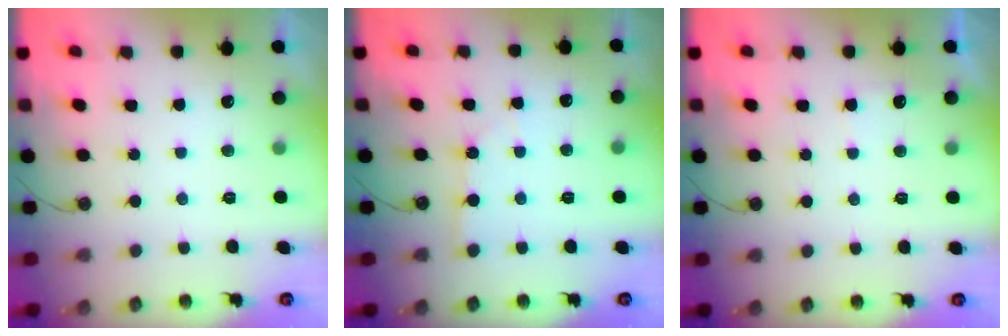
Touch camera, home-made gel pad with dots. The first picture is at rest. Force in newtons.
{"total": 2.6, "press": 2.6, "slide": 0.4}
{"total": 2.2, "press": 2.2, "slide": 0.3}